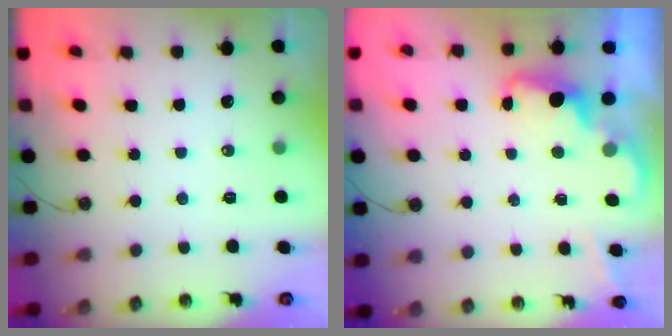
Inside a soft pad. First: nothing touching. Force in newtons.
{"total": 2.0, "press": 1.9, "slide": 0.5}